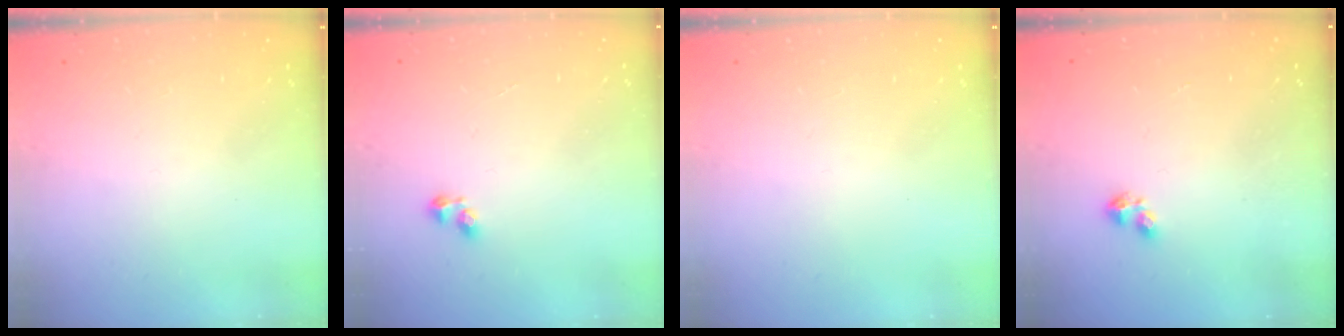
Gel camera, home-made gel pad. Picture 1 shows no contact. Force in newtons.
{"total": 2.5, "press": 2.3, "slide": 0.9}
{"total": 0.0}
{"total": 2.2, "press": 2.2, "slide": 0.4}